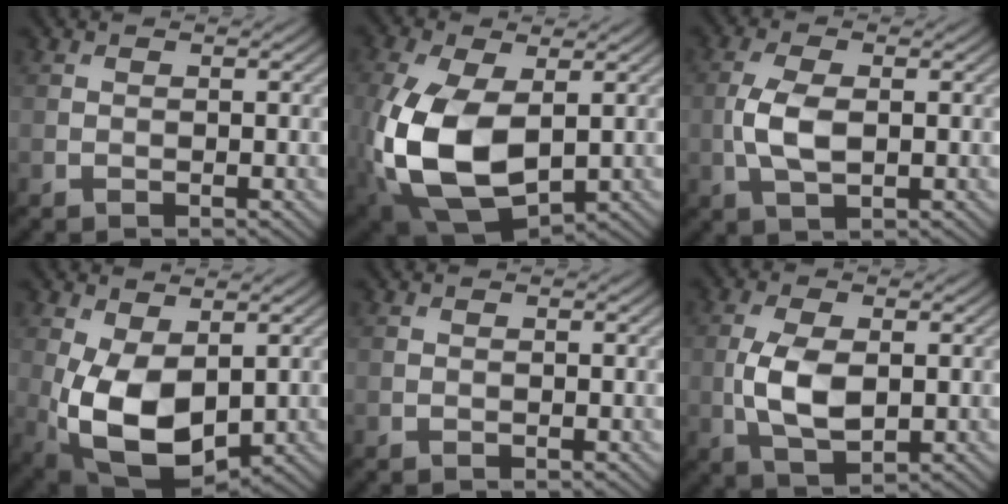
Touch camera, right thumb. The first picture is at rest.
{"total": 14.3, "force": [-2.0, 8.5, 11.4], "torque": [-0.297, -0.023, -0.030]}
{"total": 5.0, "force": [-0.4, 2.3, 4.4], "torque": [-0.108, 0.002, -0.010]}
{"total": 10.5, "force": [-0.9, 6.0, 8.5], "torque": [-0.200, -0.015, -0.009]}
{"total": 0.0}
{"total": 6.5, "force": [-0.4, 3.3, 5.6], "torque": [-0.133, -0.004, -0.006]}